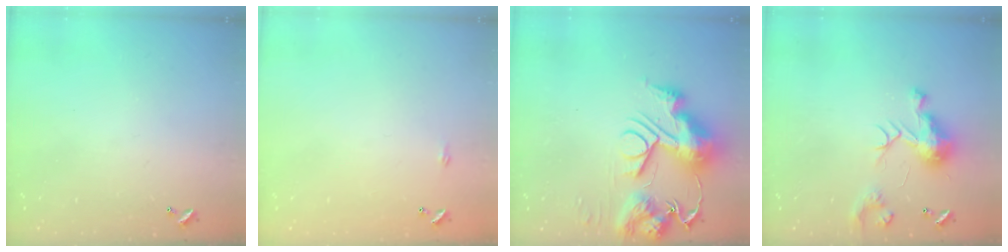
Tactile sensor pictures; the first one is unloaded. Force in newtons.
{"total": 2.2, "press": 2.1, "slide": 0.4}
{"total": 14.3, "press": 14.2, "slide": 1.6}
{"total": 9.7, "press": 9.7, "slide": 0.8}